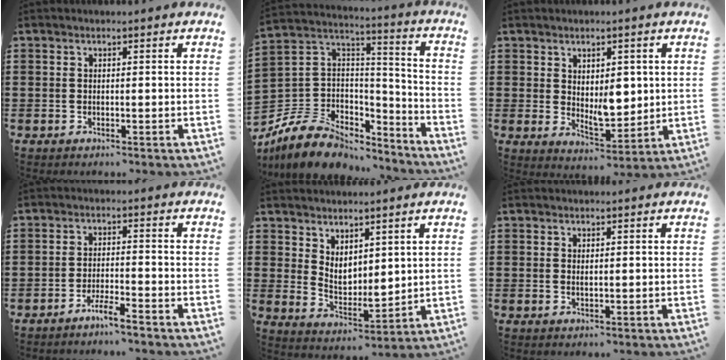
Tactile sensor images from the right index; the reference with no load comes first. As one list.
[{"total": 10.5, "force": [-7.6, 6.4, 3.6], "torque": [-0.098, 0.019, -0.146]}, {"total": 5.7, "force": [1.8, 3.4, 4.2], "torque": [-0.056, -0.010, 0.028]}, {"total": 3.4, "force": [-2.9, -0.1, 1.7], "torque": [-0.037, 0.003, -0.056]}, {"total": 4.4, "force": [2.9, 2.6, 2.0], "torque": [-0.046, -0.017, 0.053]}, {"total": 0.9, "force": [0.3, 0.4, 0.8], "torque": [-0.016, 0.003, 0.005]}]